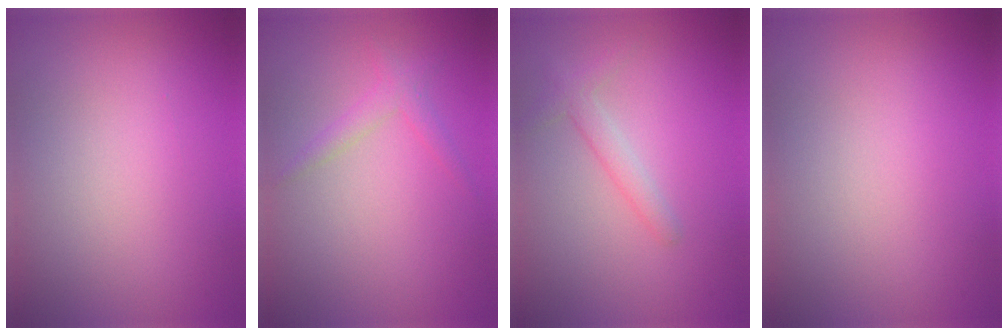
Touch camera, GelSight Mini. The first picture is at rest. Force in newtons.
{"total": 1.4, "press": 1.4, "slide": 0.1}
{"total": 1.8, "press": 1.8, "slide": 0.1}
{"total": 0.0}